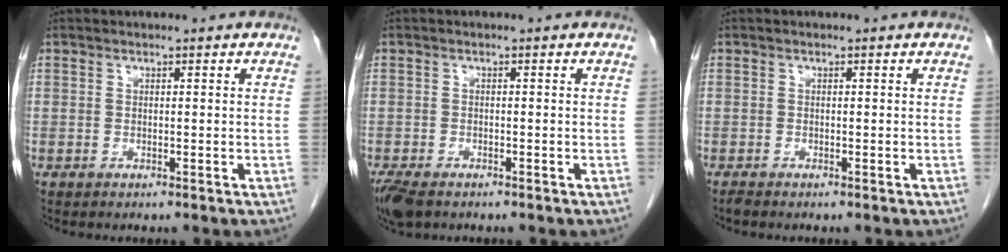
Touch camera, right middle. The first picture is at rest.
{"total": 5.2, "force": [-3.8, 2.4, 2.7], "torque": [-0.053, -0.011, -0.064]}
{"total": 0.5, "force": [-0.5, 0.0, 0.1], "torque": [-0.009, -0.002, -0.012]}